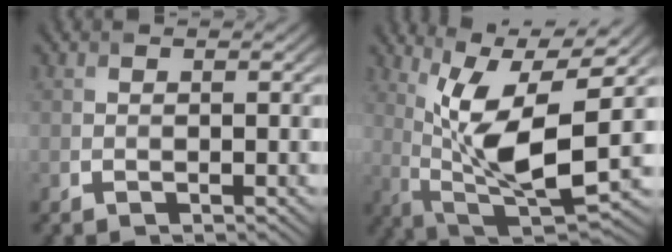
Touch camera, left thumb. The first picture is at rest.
{"total": 13.6, "force": [2.5, 4.7, 12.5], "torque": [-0.240, -0.003, 0.052]}